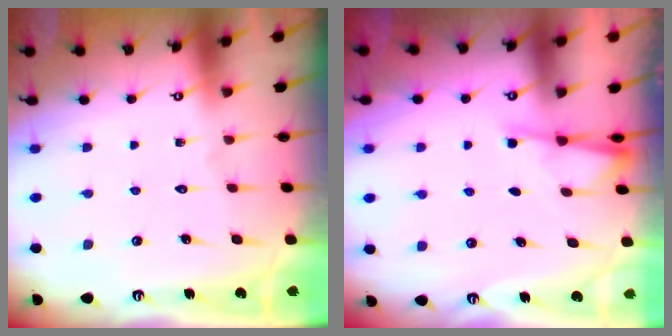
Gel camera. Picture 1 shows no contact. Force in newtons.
{"total": 2.4, "press": 2.4, "slide": 0.4}